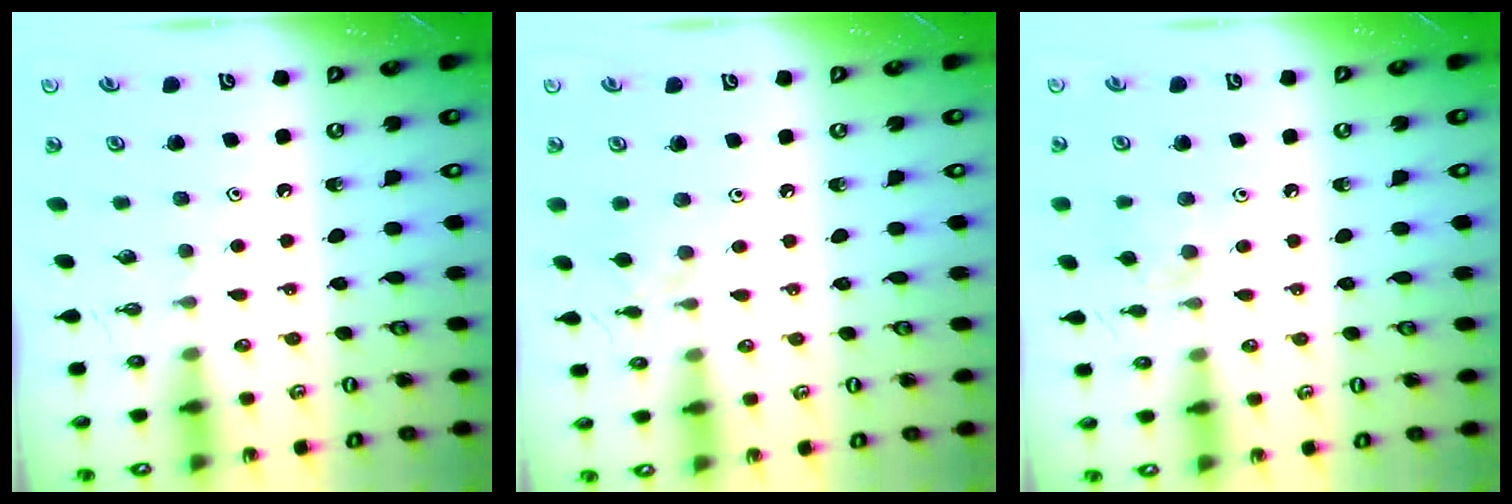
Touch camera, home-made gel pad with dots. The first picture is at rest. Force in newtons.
{"total": 2.8, "press": 2.7, "slide": 0.5}
{"total": 6.3, "press": 6.3, "slide": 0.8}